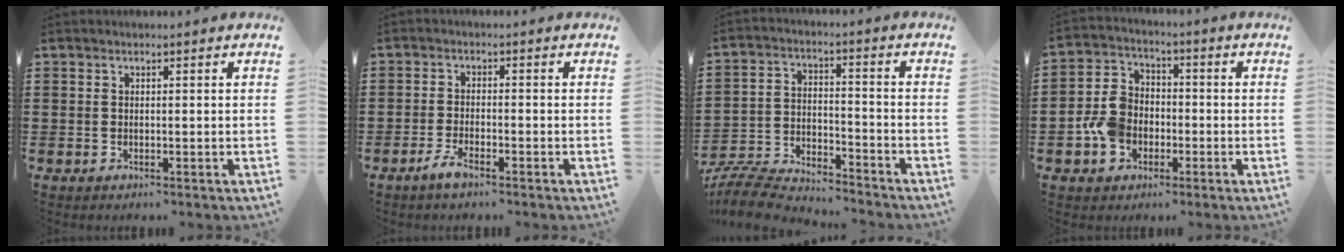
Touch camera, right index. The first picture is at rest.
{"total": 2.8, "force": [-2.0, 0.5, 1.8], "torque": [-0.044, -0.001, -0.044]}
{"total": 7.3, "force": [-7.2, 1.0, 1.3], "torque": [-0.047, 0.004, -0.148]}
{"total": 6.9, "force": [-2.4, 5.5, 3.4], "torque": [-0.094, 0.014, -0.049]}